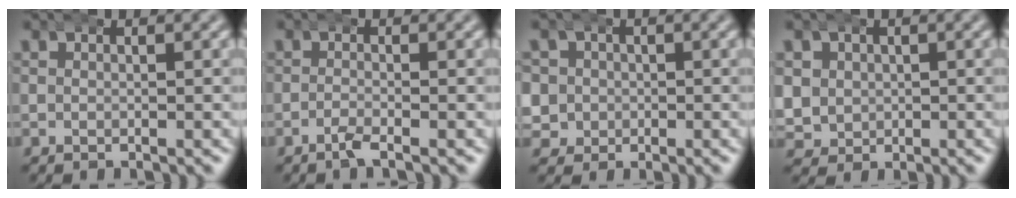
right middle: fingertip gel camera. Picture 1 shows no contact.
{"total": 1.4, "force": [-1.1, 0.0, 0.7], "torque": [-0.008, -0.001, -0.030]}
{"total": 5.5, "force": [-0.3, 5.3, 1.4], "torque": [-0.068, -0.024, -0.014]}
{"total": 5.8, "force": [0.4, 5.4, 2.0], "torque": [-0.070, -0.022, 0.003]}